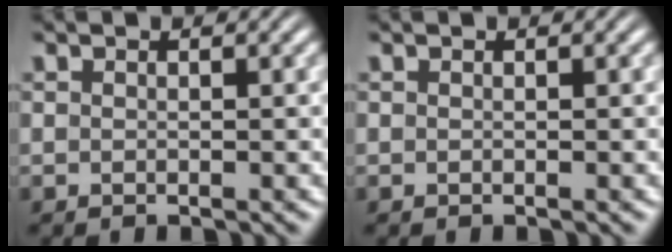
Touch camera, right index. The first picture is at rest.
{"total": 0.0}